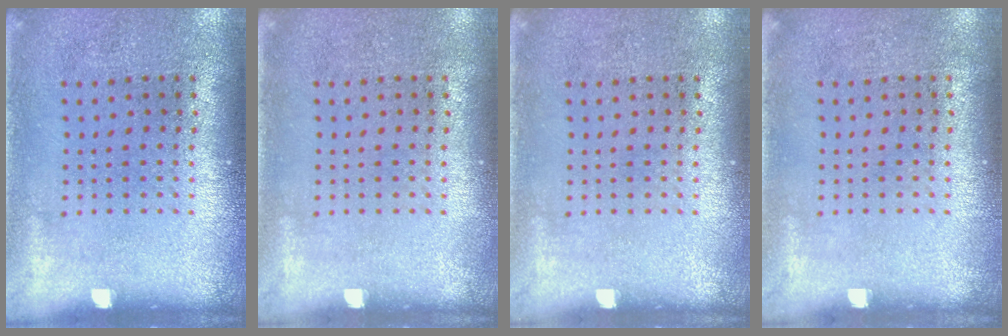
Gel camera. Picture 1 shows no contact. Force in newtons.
{"total": 0.0}
{"total": 0.0}
{"total": 0.0}